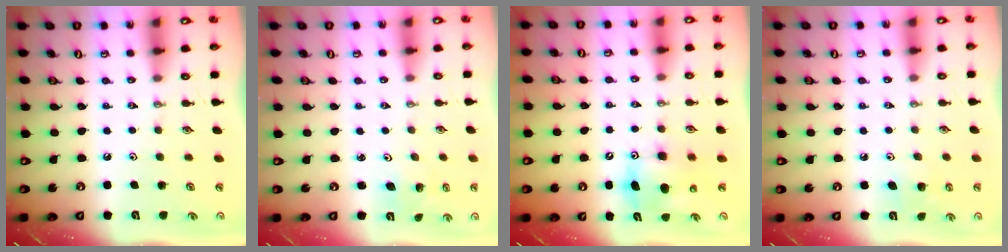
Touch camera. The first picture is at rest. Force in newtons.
{"total": 2.0, "press": 2.0, "slide": 0.1}
{"total": 8.9, "press": 8.7, "slide": 1.8}
{"total": 5.4, "press": 5.4, "slide": 0.4}